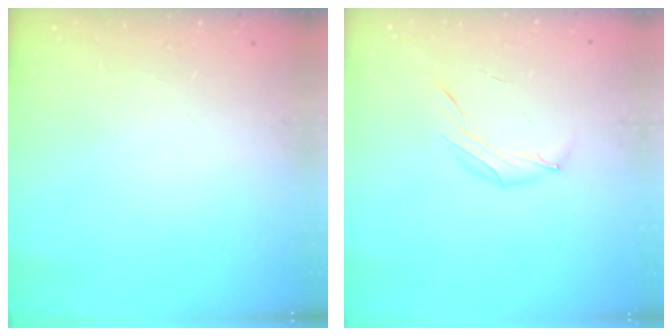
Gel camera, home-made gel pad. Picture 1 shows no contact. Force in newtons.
{"total": 7.0, "press": 6.9, "slide": 1.4}